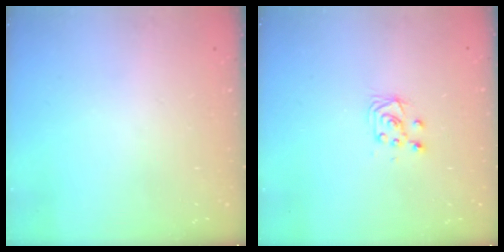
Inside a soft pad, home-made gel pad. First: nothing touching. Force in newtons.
{"total": 4.9, "press": 4.8, "slide": 0.5}